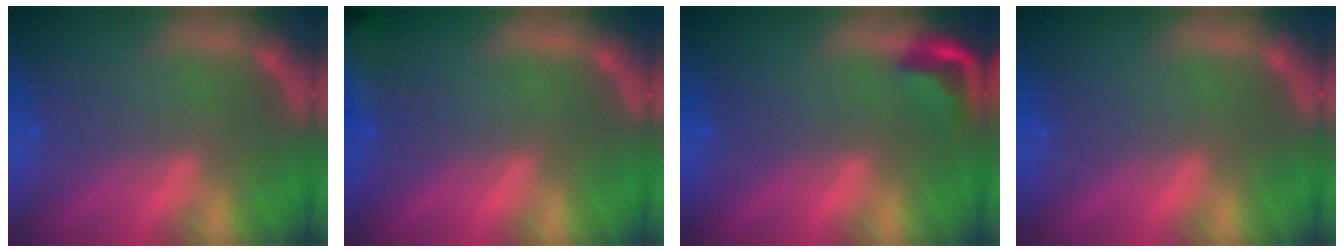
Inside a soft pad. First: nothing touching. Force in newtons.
{"total": 8.5}
{"total": 2.9}
{"total": 0.0}